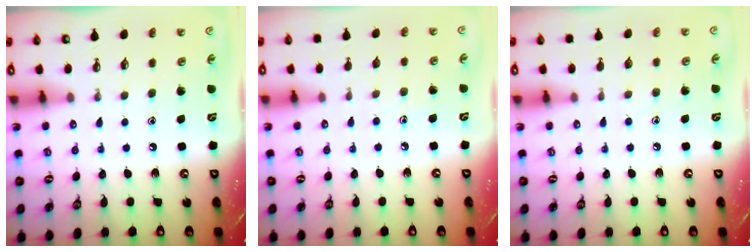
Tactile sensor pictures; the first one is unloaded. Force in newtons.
{"total": 3.7, "press": 3.7, "slide": 0.4}
{"total": 4.1, "press": 4.0, "slide": 0.5}